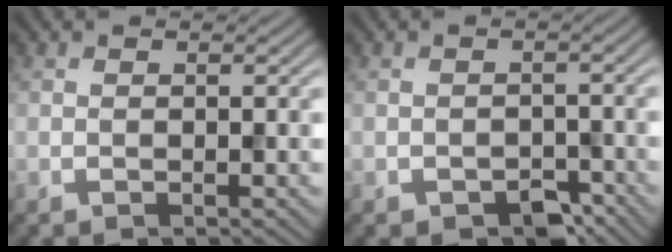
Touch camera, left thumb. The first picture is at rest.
{"total": 3.3, "force": [-2.2, 1.7, 1.7], "torque": [-0.027, -0.005, -0.032]}